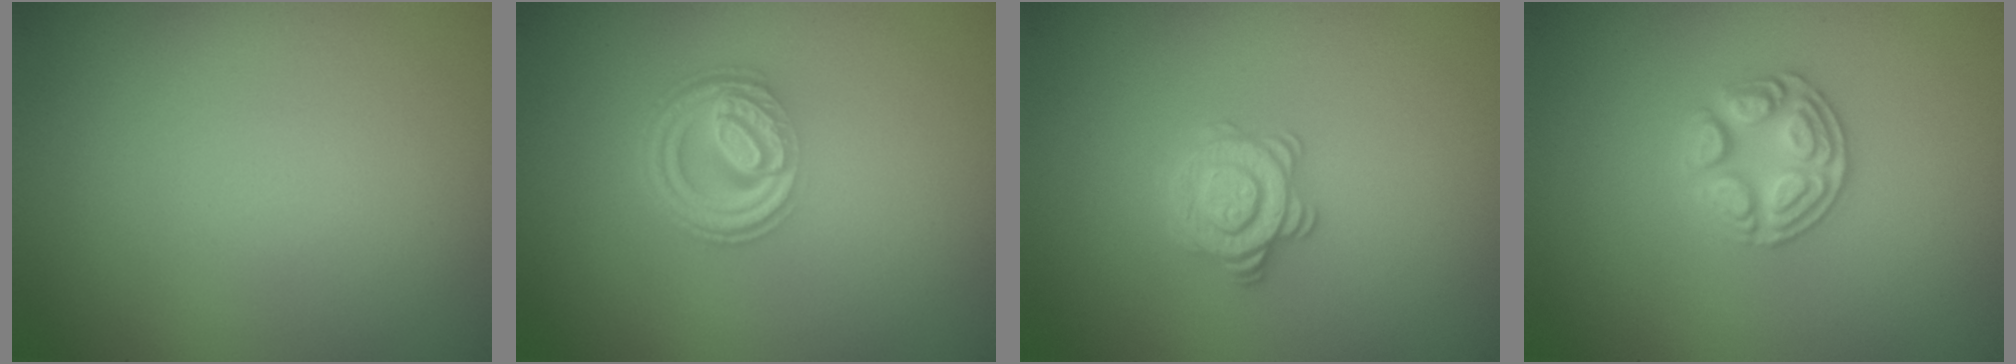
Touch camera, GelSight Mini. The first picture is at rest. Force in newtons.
{"total": 4.6, "press": 3.3, "slide": 3.2}
{"total": 2.8, "press": 2.6, "slide": 1.0}
{"total": 3.3, "press": 2.9, "slide": 1.6}